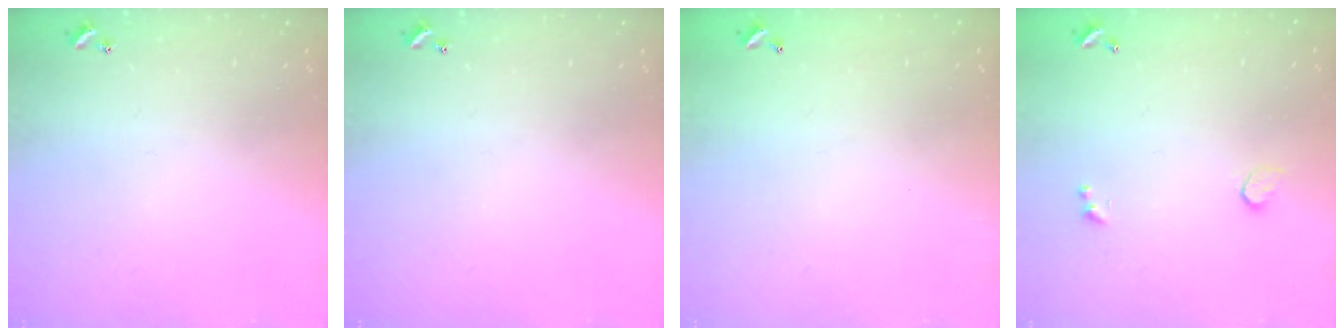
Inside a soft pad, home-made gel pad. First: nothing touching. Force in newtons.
{"total": 0.0}
{"total": 2.8, "press": 2.8, "slide": 0.1}
{"total": 0.8, "press": 0.6, "slide": 0.4}